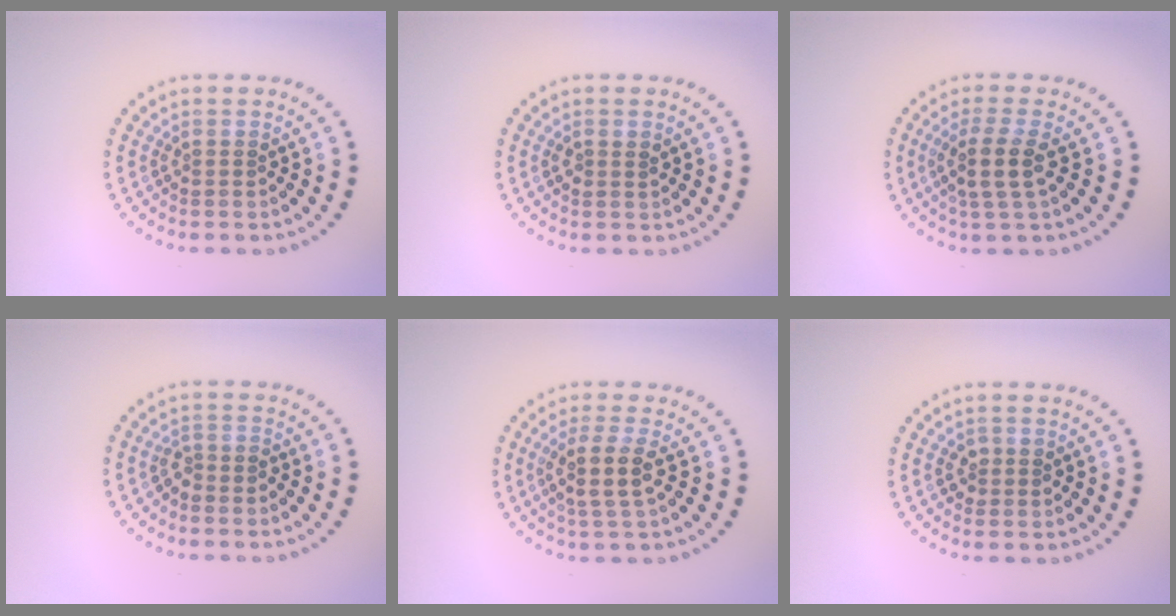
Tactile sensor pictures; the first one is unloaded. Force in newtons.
{"total": 1.1, "press": 1.0, "slide": 0.4}
{"total": 2.9, "press": 2.4, "slide": 1.6}
{"total": 1.4, "press": 1.1, "slide": 0.8}
{"total": 3.0, "press": 2.6, "slide": 1.4}
{"total": 1.3, "press": 1.3, "slide": 0.1}